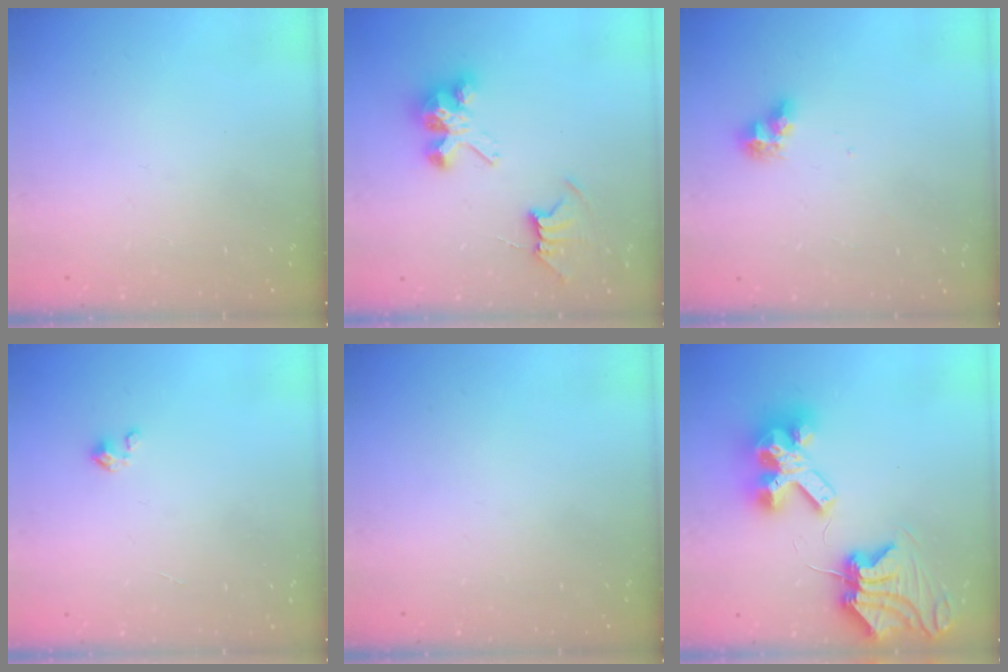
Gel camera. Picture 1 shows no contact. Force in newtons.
{"total": 7.7, "press": 7.7, "slide": 0.3}
{"total": 7.8, "press": 7.7, "slide": 0.9}
{"total": 0.0}
{"total": 0.0}
{"total": 14.5, "press": 14.4, "slide": 1.7}